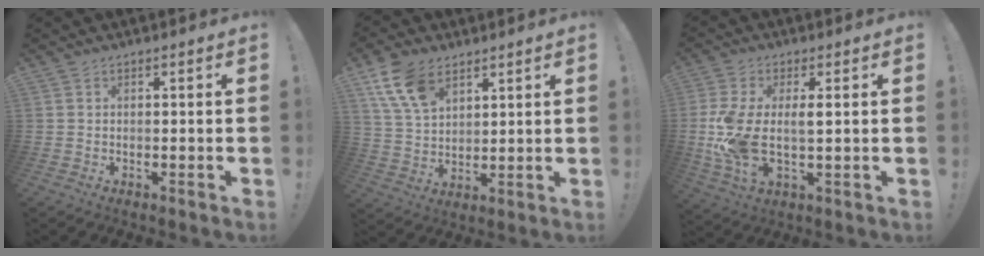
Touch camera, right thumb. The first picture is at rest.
{"total": 11.9, "force": [6.7, 7.2, 6.7], "torque": [-0.136, -0.019, 0.131]}
{"total": 10.6, "force": [0.5, 4.7, 9.5], "torque": [-0.201, -0.014, 0.011]}